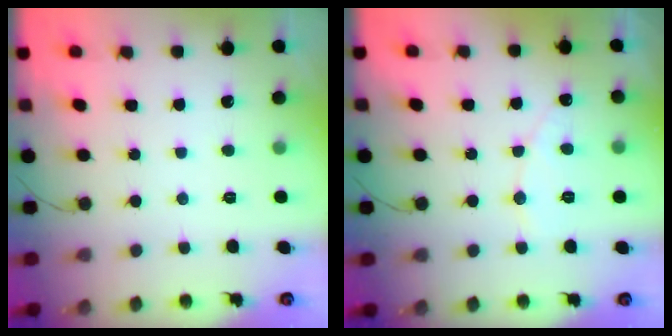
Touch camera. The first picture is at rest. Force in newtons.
{"total": 5.0, "press": 5.0, "slide": 0.3}